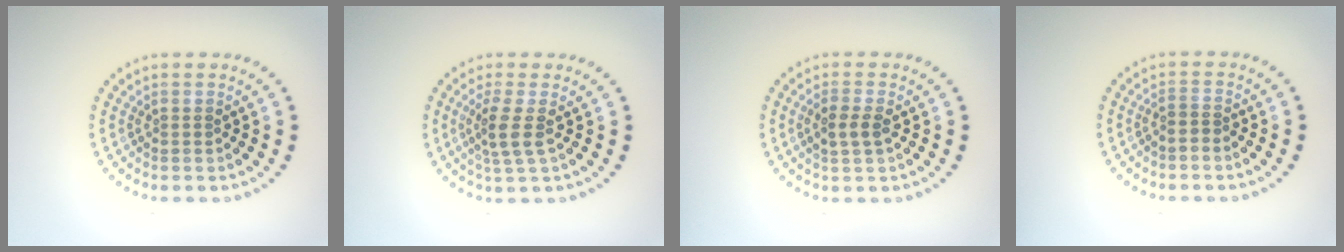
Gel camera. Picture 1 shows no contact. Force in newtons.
{"total": 2.5, "press": 1.9, "slide": 1.6}
{"total": 1.8, "press": 1.8, "slide": 0.3}
{"total": 0.8, "press": 0.6, "slide": 0.5}